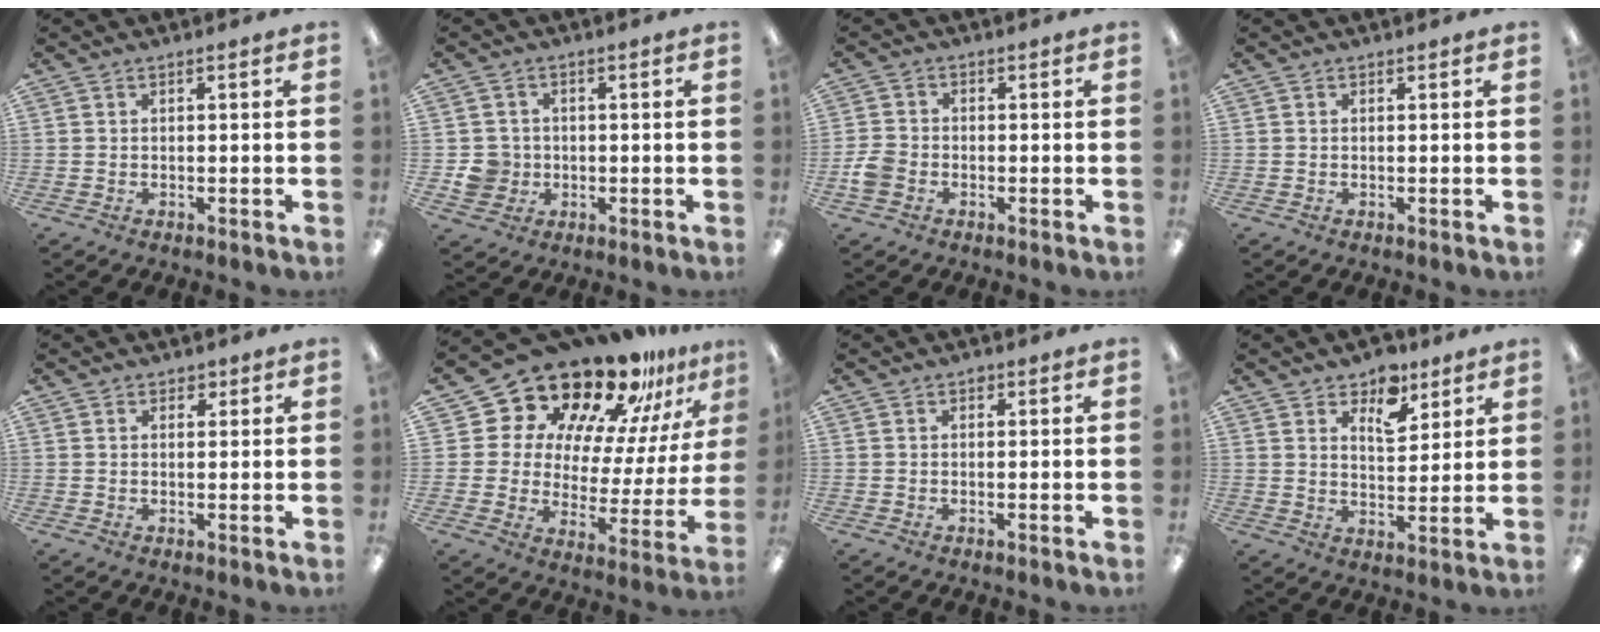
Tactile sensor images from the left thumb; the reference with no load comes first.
{"total": 5.8, "force": [-0.8, 5.6, 1.4], "torque": [-0.021, 0.010, -0.011]}
{"total": 4.5, "force": [-1.8, 3.6, 2.2], "torque": [-0.038, 0.013, -0.032]}
{"total": 0.0}
{"total": 1.8, "force": [1.2, 1.2, 0.5], "torque": [0.005, -0.005, 0.018]}
{"total": 21.2, "force": [17.7, 9.4, 6.7], "torque": [-0.117, -0.149, 0.314]}
{"total": 0.8, "force": [0.5, 0.6, 0.3], "torque": [0.002, -0.001, 0.006]}
{"total": 8.5, "force": [6.0, 4.7, 3.7], "torque": [-0.037, -0.034, 0.101]}